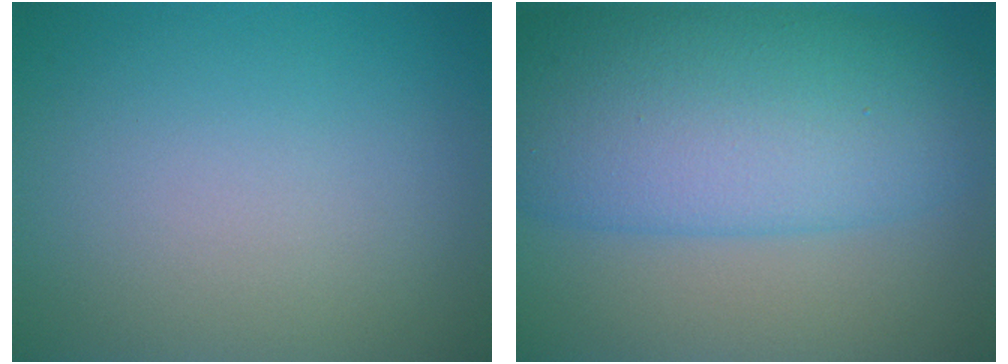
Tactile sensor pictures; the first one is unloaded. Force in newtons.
{"total": 11.4, "press": 11.3, "slide": 0.2}